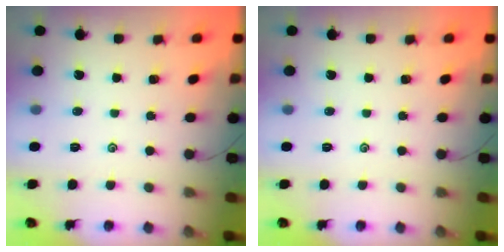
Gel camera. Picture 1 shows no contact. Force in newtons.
{"total": 0.0}